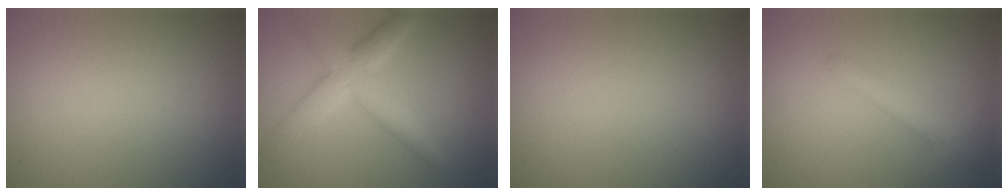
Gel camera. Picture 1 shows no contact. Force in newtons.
{"total": 4.6, "press": 4.6, "slide": 0.1}
{"total": 0.0}
{"total": 2.2, "press": 2.2, "slide": 0.1}